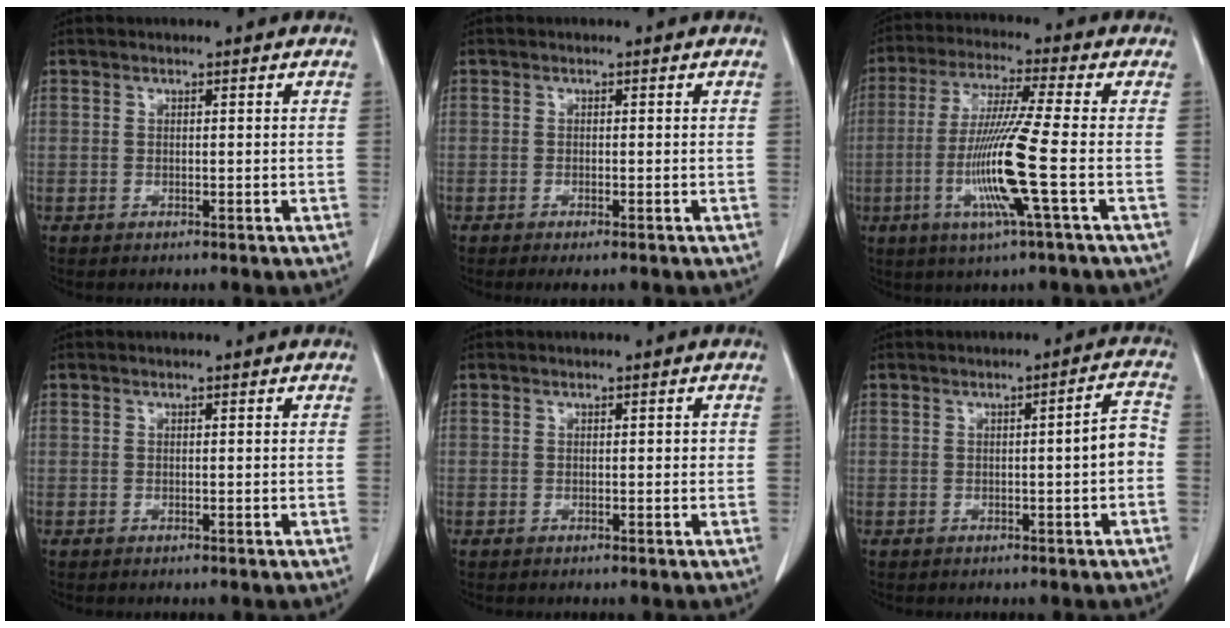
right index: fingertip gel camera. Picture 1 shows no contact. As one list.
[{"total": 1.6, "force": [-1.1, 0.2, 1.1], "torque": [-0.017, -0.005, -0.016]}, {"total": 11.9, "force": [-3.0, -1.3, 11.5], "torque": [-0.233, -0.018, -0.065]}, {"total": 0.0}, {"total": 0.7, "force": [0.1, 0.4, 0.6], "torque": [-0.007, 0.003, 0.002]}, {"total": 3.9, "force": [-0.7, 0.3, 3.8], "torque": [-0.048, 0.012, -0.010]}]